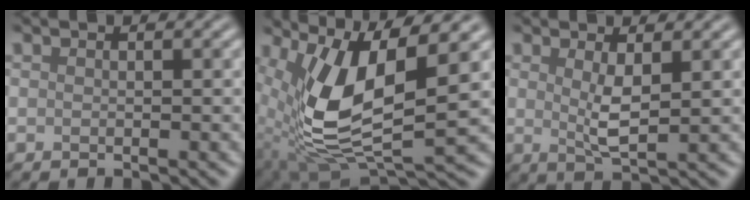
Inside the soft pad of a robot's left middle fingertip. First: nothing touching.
{"total": 10.6, "force": [2.0, 4.0, 9.6], "torque": [-0.209, -0.012, 0.046]}
{"total": 2.5, "force": [0.5, 0.4, 2.4], "torque": [-0.053, -0.011, 0.017]}